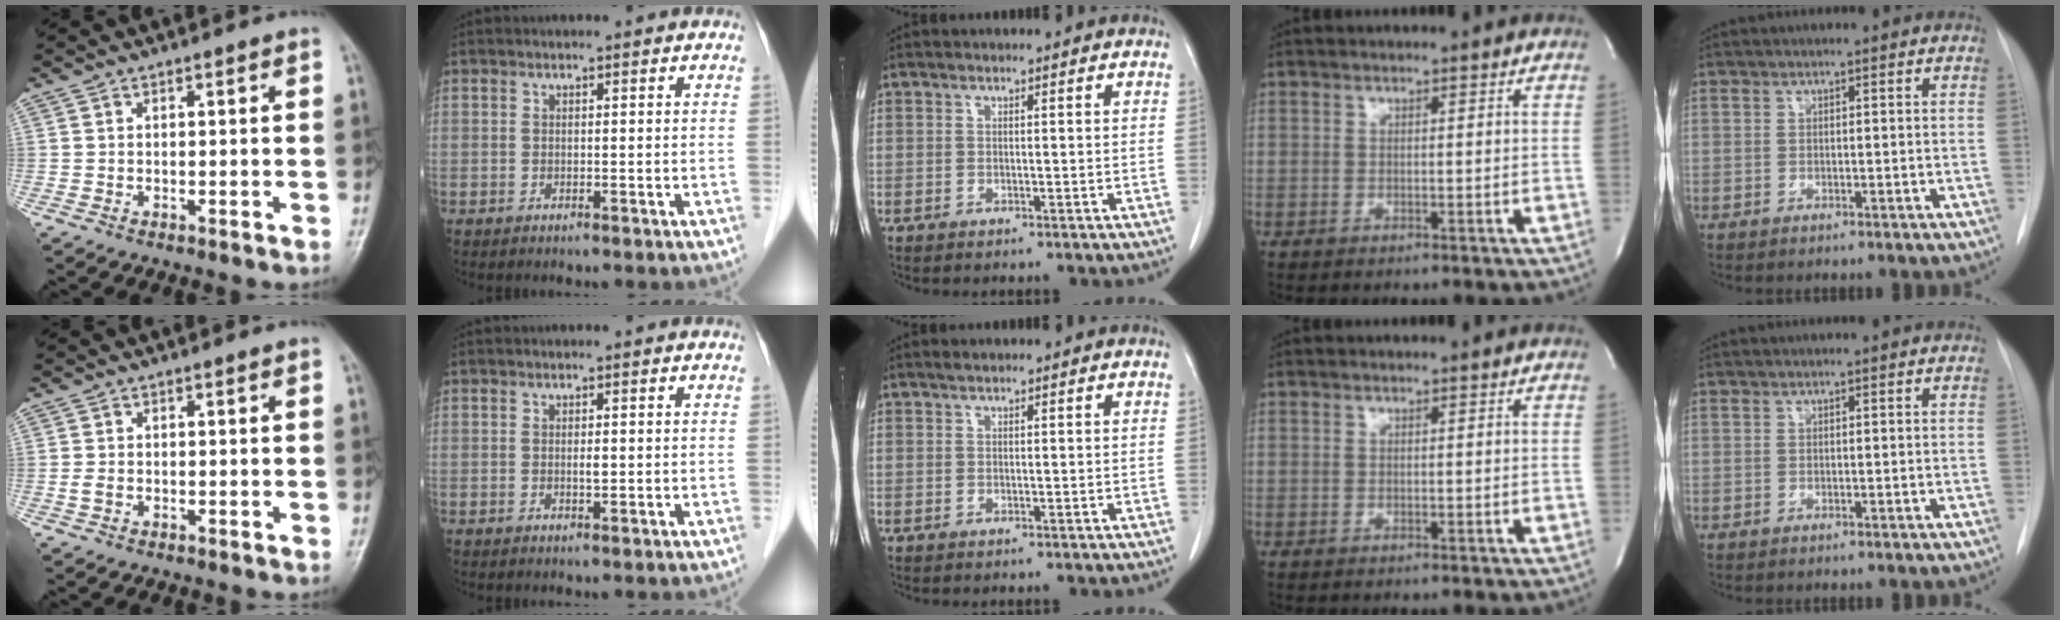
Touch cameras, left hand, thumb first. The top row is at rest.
{"thumb": {"total": 1.5, "force": [-0.2, 0.9, 1.1], "torque": [-0.018, 0.004, 0.003]}, "index": {"total": 0.9, "force": [0.0, 0.3, 0.8], "torque": [-0.017, -0.002, 0.001]}, "middle": {"total": 0.6, "force": [0.5, 0.2, 0.3], "torque": [-0.011, 0.005, 0.011]}}